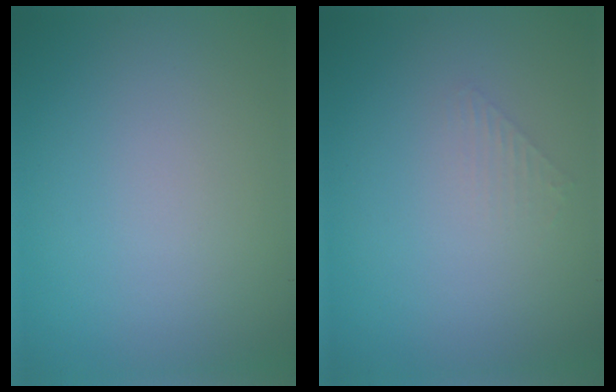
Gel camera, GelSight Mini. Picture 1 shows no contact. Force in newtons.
{"total": 1.0, "press": 1.0, "slide": 0.1}